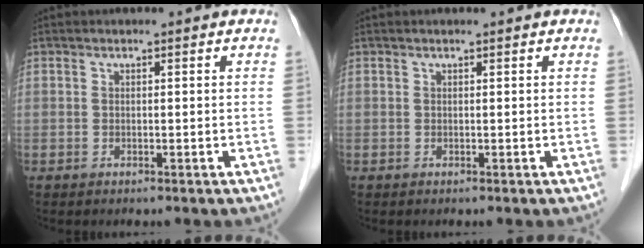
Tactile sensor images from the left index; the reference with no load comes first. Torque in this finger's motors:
{"motor_torque": [0.25, -0.01, -0.03, -0.01]}